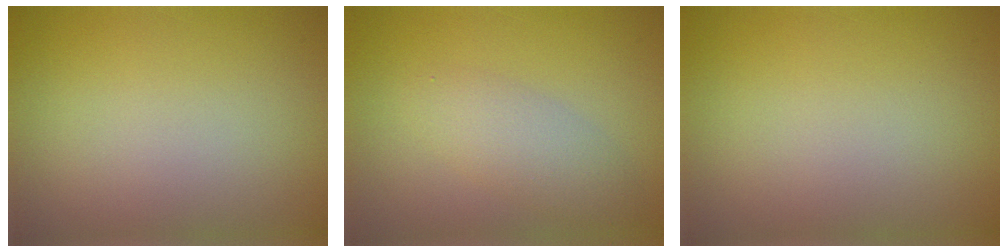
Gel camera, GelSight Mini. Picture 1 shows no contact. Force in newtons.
{"total": 2.9, "press": 2.9, "slide": 0.1}
{"total": 0.0}